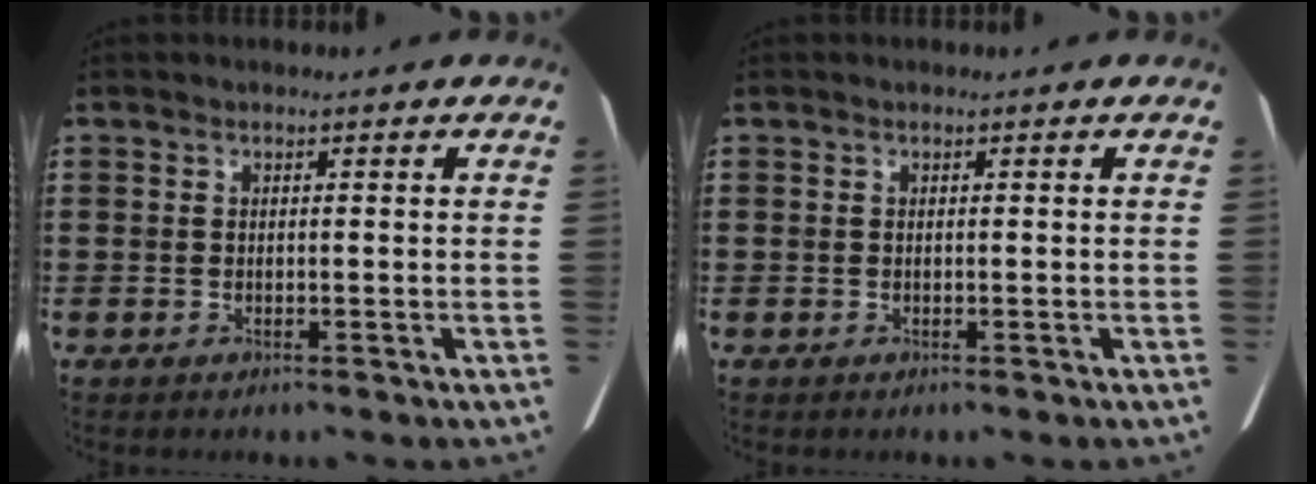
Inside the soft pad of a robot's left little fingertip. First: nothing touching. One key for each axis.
{"total": 0.0}